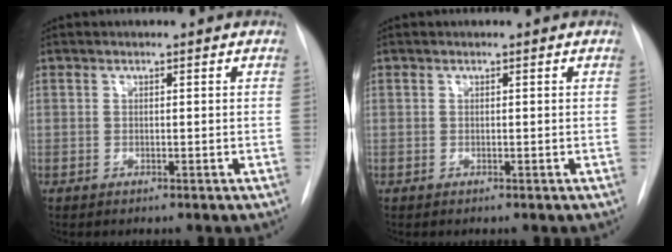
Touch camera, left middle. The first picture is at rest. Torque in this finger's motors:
{"motor_torque": [0.08, -0.07, -0.04, -0.01]}